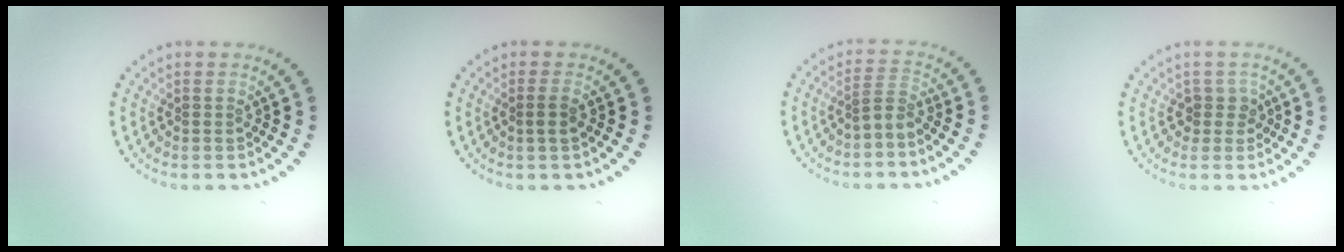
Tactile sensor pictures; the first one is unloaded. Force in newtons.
{"total": 1.1, "press": 1.0, "slide": 0.5}
{"total": 1.9, "press": 1.2, "slide": 1.5}
{"total": 1.8, "press": 1.5, "slide": 0.9}